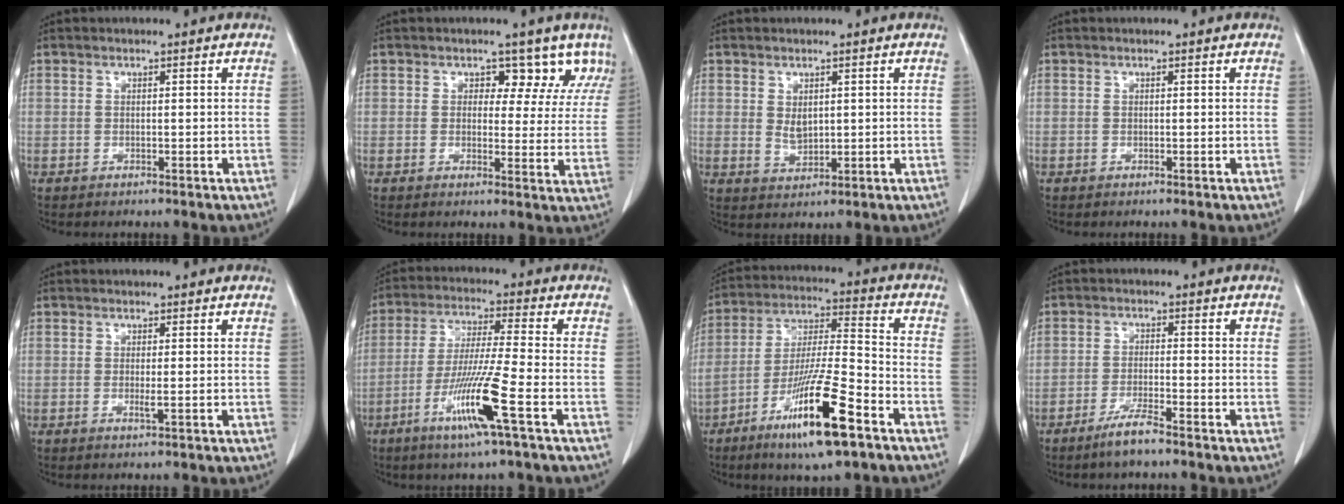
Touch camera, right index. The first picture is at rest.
{"total": 6.1, "force": [4.2, 4.0, 2.1], "torque": [-0.002, -0.005, 0.033]}
{"total": 2.5, "force": [0.7, 1.6, 1.8], "torque": [-0.033, -0.003, 0.020]}
{"total": 0.0}
{"total": 1.2, "force": [-0.2, 0.0, 1.2], "torque": [-0.023, -0.005, -0.003]}
{"total": 11.5, "force": [-5.0, -1.1, 10.3], "torque": [-0.201, -0.023, -0.098]}
{"total": 16.1, "force": [-8.8, 1.6, 13.3], "torque": [-0.257, -0.026, -0.155]}
{"total": 4.3, "force": [-3.3, 0.3, 2.7], "torque": [-0.054, -0.004, -0.063]}